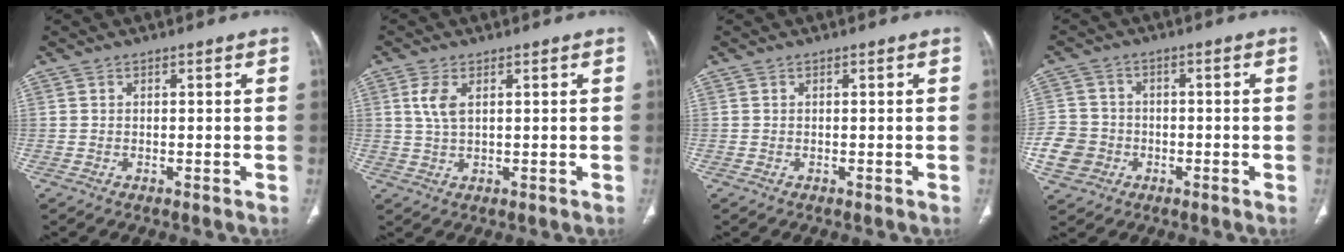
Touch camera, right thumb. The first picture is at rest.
{"total": 4.0, "force": [1.3, 1.8, 3.3], "torque": [-0.076, 0.001, 0.029]}
{"total": 0.0}
{"total": 7.9, "force": [-2.5, 7.2, 2.1], "torque": [-0.036, 0.017, -0.044]}